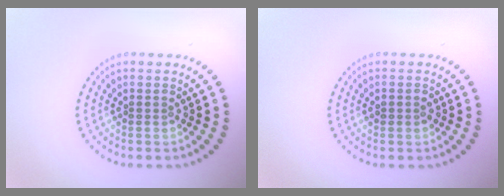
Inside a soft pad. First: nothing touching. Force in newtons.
{"total": 0.7, "press": 0.7, "slide": 0.3}